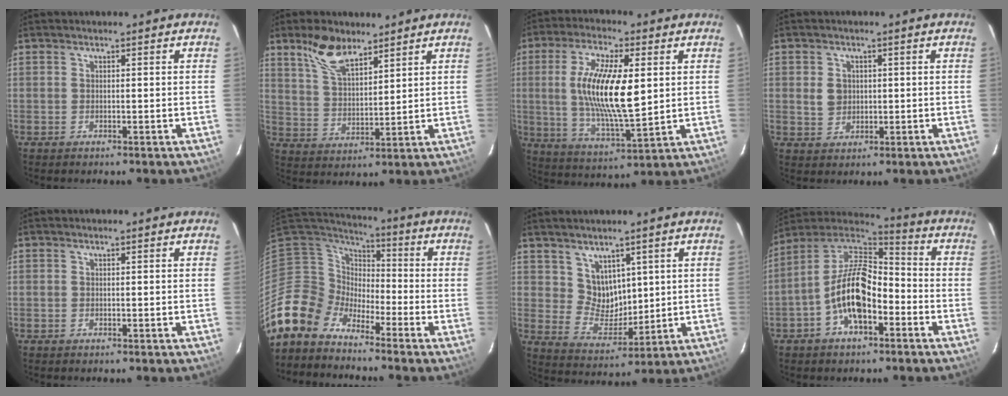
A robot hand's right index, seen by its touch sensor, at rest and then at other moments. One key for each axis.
{"total": 8.9, "fx": 6.4, "fy": 3.7, "fz": 4.8, "tx": -0.091, "ty": 0.011, "tz": 0.128}
{"total": 15.7, "fx": 2.4, "fy": 5.2, "fz": 14.6, "tx": -0.275, "ty": -0.001, "tz": 0.048}
{"total": 3.7, "fx": 0.4, "fy": 3.3, "fz": 1.5, "tx": -0.027, "ty": 0.007, "tz": 0.010}
{"total": 0.0}
{"total": 10.3, "fx": -8.6, "fy": 5.6, "fz": 1.2, "tx": -0.038, "ty": 0.026, "tz": -0.185}
{"total": 7.0, "fx": 3.9, "fy": 5.3, "fz": 2.4, "tx": -0.038, "ty": 0.001, "tz": 0.089}
{"total": 14.1, "fx": -5.0, "fy": 7.1, "fz": 11.2, "tx": -0.217, "ty": 0.017, "tz": -0.094}